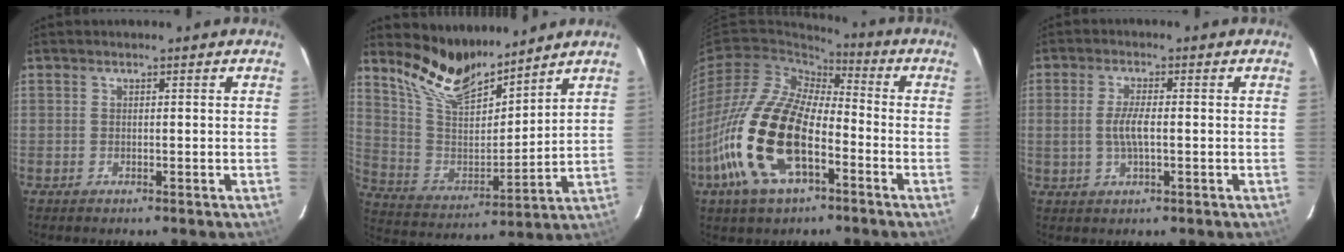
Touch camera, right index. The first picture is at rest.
{"total": 13.7, "force": [11.6, 4.0, 6.1], "torque": [-0.133, -0.006, 0.226]}
{"total": 19.4, "force": [-7.6, 9.4, 15.3], "torque": [-0.328, -0.012, -0.151]}
{"total": 4.3, "force": [-0.4, 1.2, 4.1], "torque": [-0.080, -0.002, -0.004]}